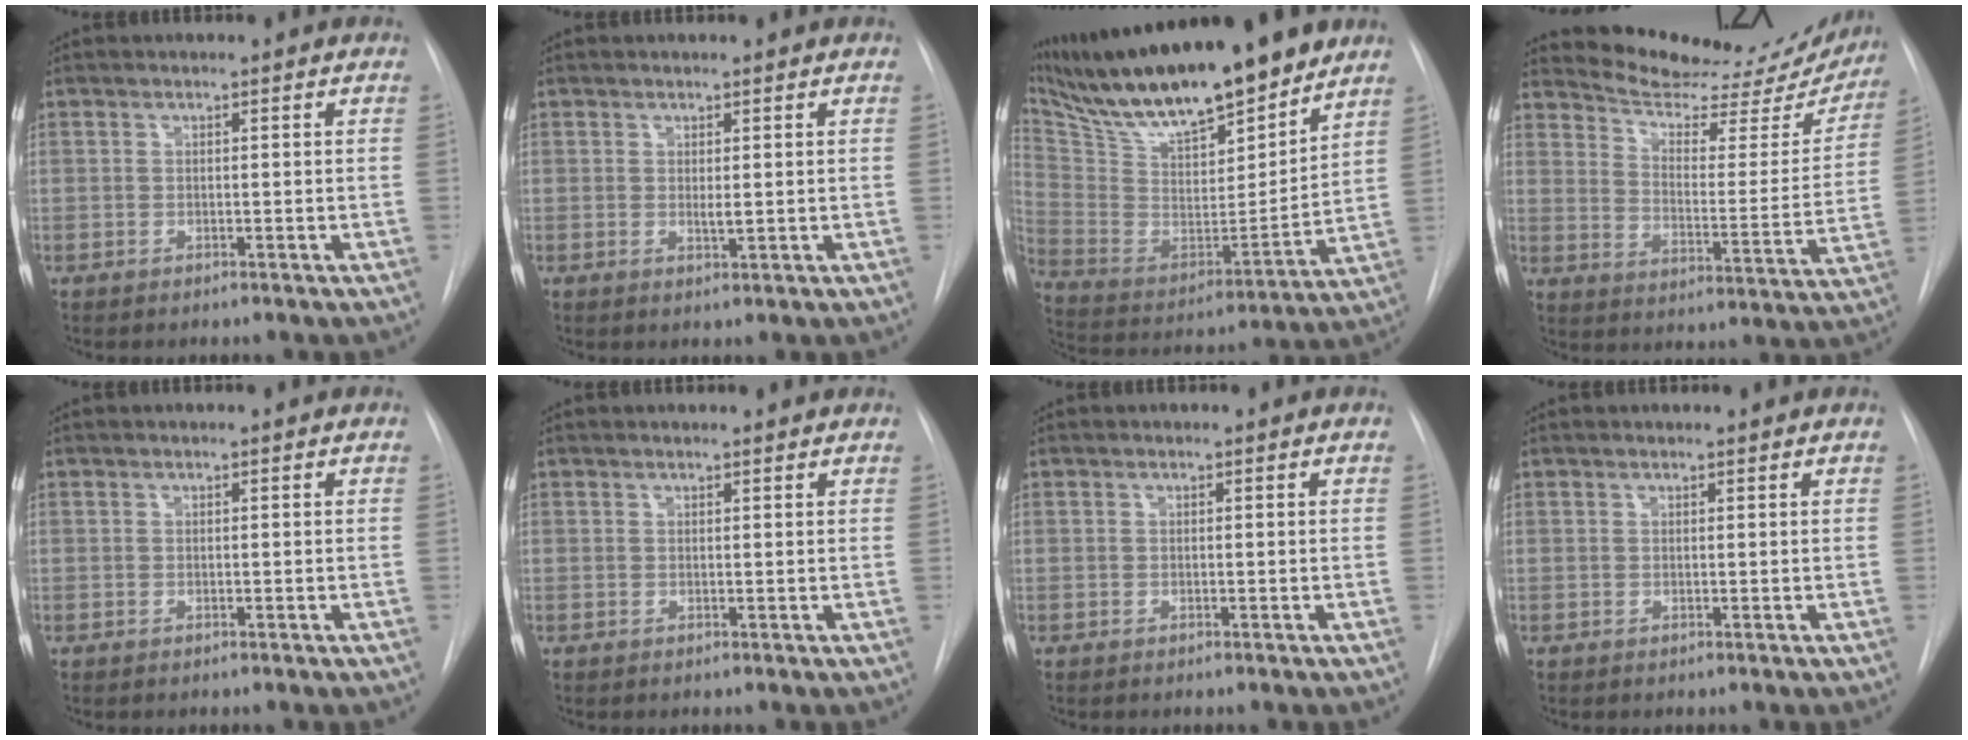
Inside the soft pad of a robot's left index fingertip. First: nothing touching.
{"total": 1.2, "force": [0.3, 0.3, 1.1], "torque": [-0.019, -0.003, 0.008]}
{"total": 24.9, "force": [20.4, 5.0, 13.4], "torque": [-0.243, -0.007, 0.339]}
{"total": 22.0, "force": [20.8, 4.6, 5.6], "torque": [-0.068, -0.065, 0.264]}
{"total": 0.0}
{"total": 2.6, "force": [2.5, 0.4, 0.4], "torque": [-0.010, 0.015, 0.027]}
{"total": 0.0}
{"total": 1.8, "force": [1.7, 0.2, 0.3], "torque": [-0.009, 0.014, 0.021]}